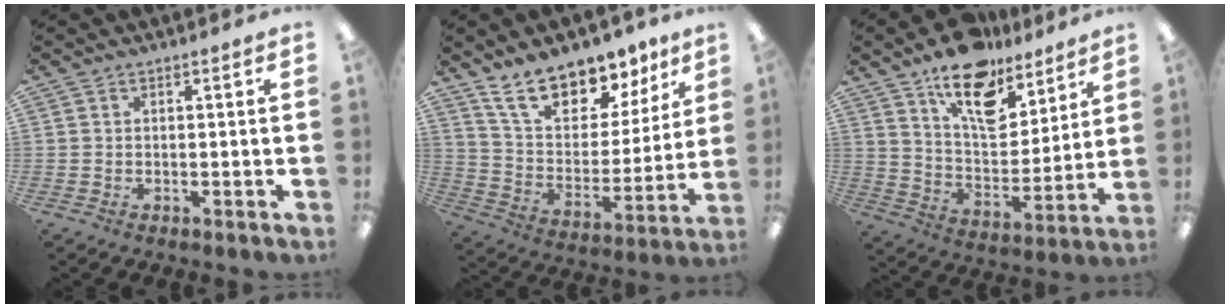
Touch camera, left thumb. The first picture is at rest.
{"total": 17.2, "force": [13.8, 7.5, 7.1], "torque": [-0.136, -0.090, 0.247]}
{"total": 16.4, "force": [12.1, 8.0, 7.5], "torque": [-0.118, -0.077, 0.215]}